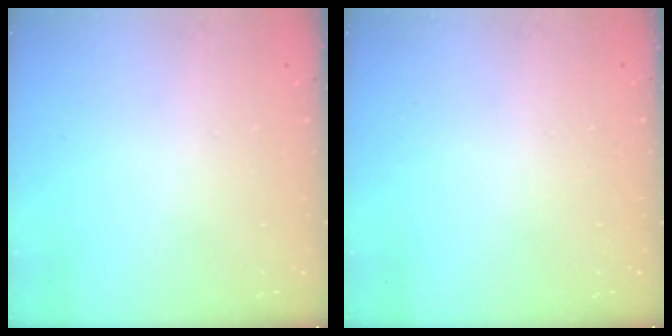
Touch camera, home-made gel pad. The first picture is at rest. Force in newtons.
{"total": 0.0}